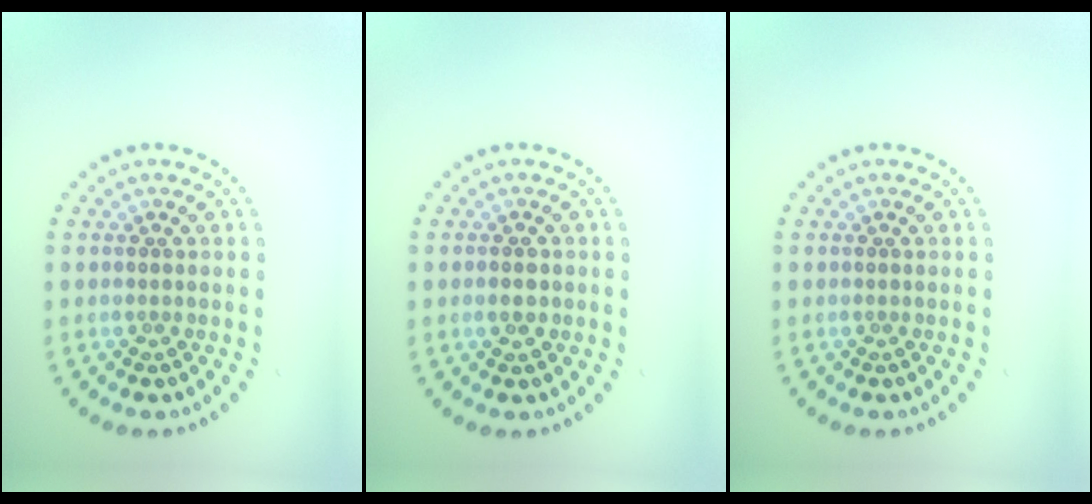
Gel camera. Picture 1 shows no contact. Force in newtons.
{"total": 1.2, "press": 1.2, "slide": 0.1}
{"total": 0.0}